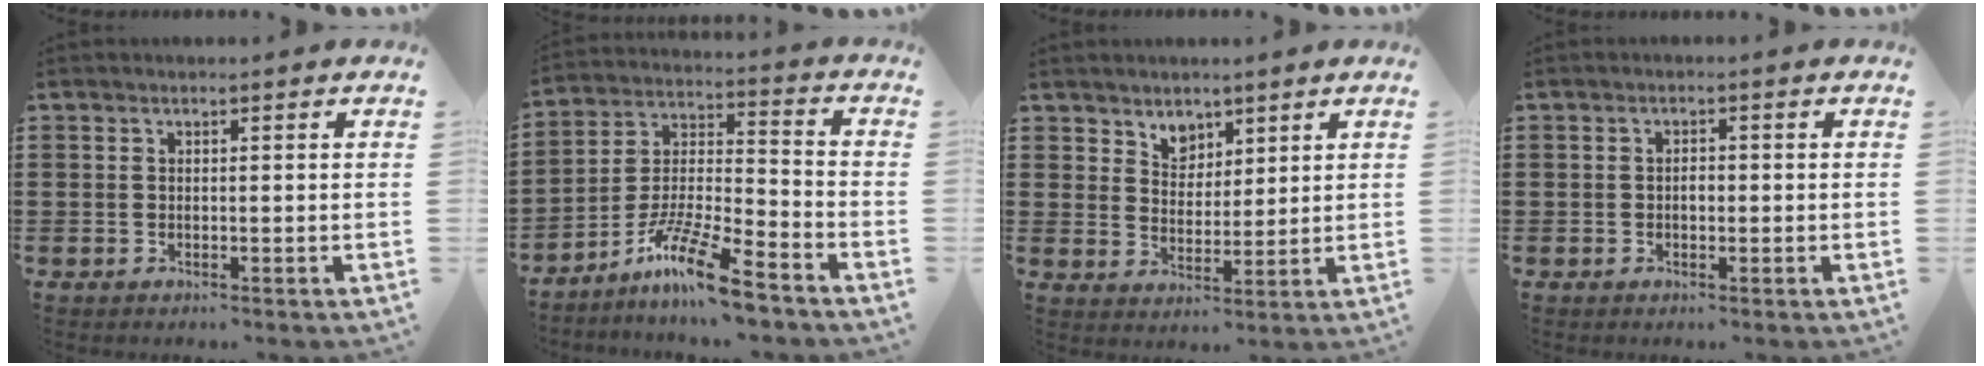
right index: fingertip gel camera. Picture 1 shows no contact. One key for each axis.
{"total": 11.6, "fx": -9.1, "fy": 1.0, "fz": 7.1, "tx": -0.137, "ty": 0.015, "tz": -0.178}
{"total": 4.0, "fx": 3.1, "fy": 2.5, "fz": 0.2, "tx": -0.019, "ty": 0.007, "tz": 0.059}
{"total": 1.4, "fx": -0.3, "fy": 0.7, "fz": 1.2, "tx": -0.024, "ty": 0.001, "tz": -0.005}